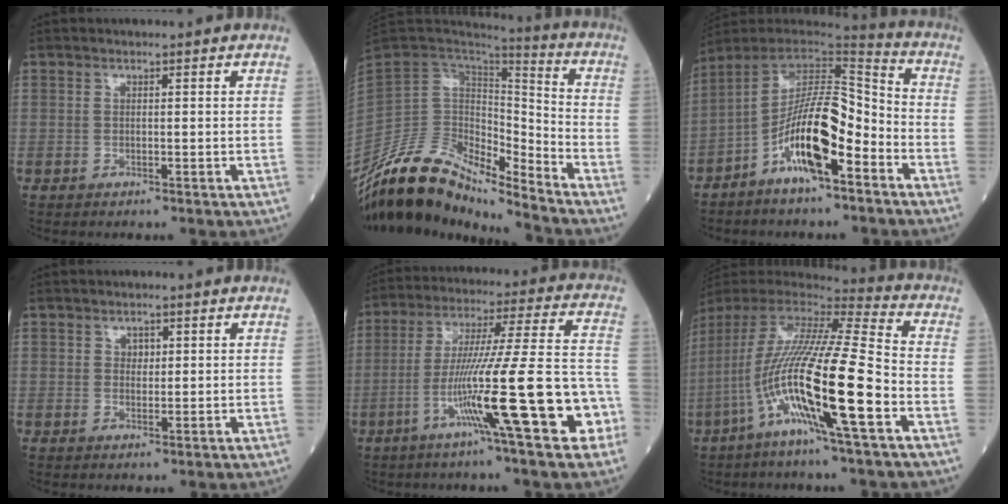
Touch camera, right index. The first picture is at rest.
{"total": 14.7, "force": [-12.8, 4.1, 5.9], "torque": [-0.102, 0.064, -0.236]}
{"total": 14.3, "force": [-6.3, 3.3, 12.4], "torque": [-0.223, 0.011, -0.106]}
{"total": 1.5, "force": [0.6, 1.1, 0.9], "torque": [-0.009, -0.003, 0.009]}
{"total": 19.4, "force": [-7.6, 0.6, 17.8], "torque": [-0.270, 0.002, -0.124]}
{"total": 20.8, "force": [-6.9, 0.9, 19.6], "torque": [-0.410, -0.028, -0.137]}